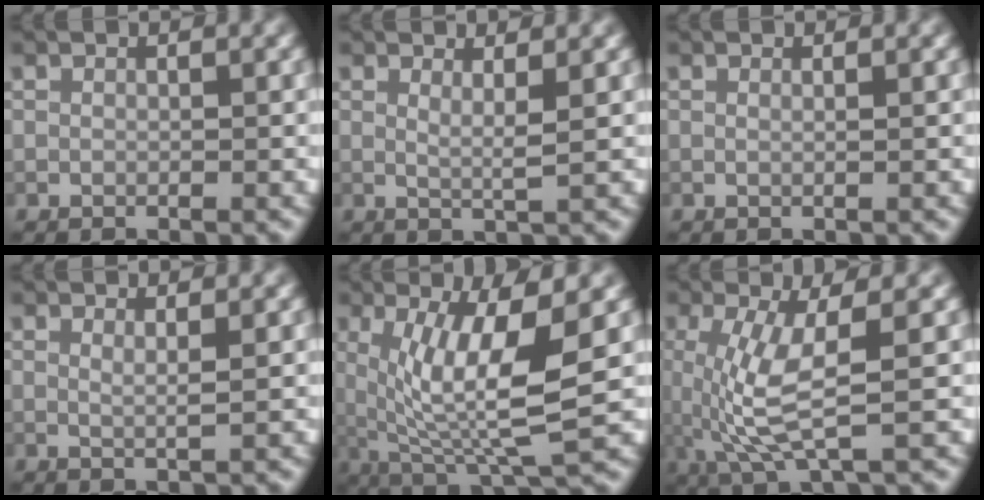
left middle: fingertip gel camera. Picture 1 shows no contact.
{"total": 1.9, "force": [0.9, 0.4, 1.6], "torque": [-0.023, -0.005, 0.010]}
{"total": 0.7, "force": [0.3, 0.3, 0.6], "torque": [-0.005, -0.001, -0.004]}
{"total": 1.4, "force": [0.7, 0.4, 1.1], "torque": [-0.012, -0.001, 0.005]}
{"total": 9.5, "force": [1.0, 2.3, 9.2], "torque": [-0.166, -0.012, 0.024]}
{"total": 5.7, "force": [0.2, 1.5, 5.5], "torque": [-0.125, -0.006, 0.008]}